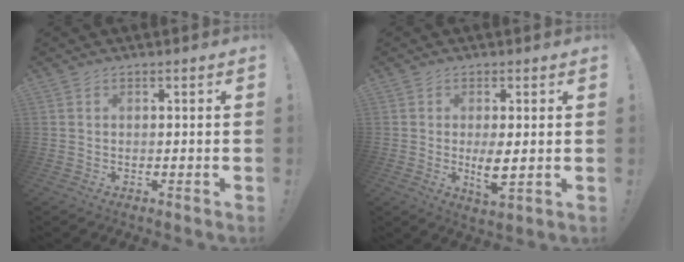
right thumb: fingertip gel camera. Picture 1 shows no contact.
{"total": 5.4, "force": [0.6, 1.6, 5.1], "torque": [-0.087, -0.016, 0.010]}